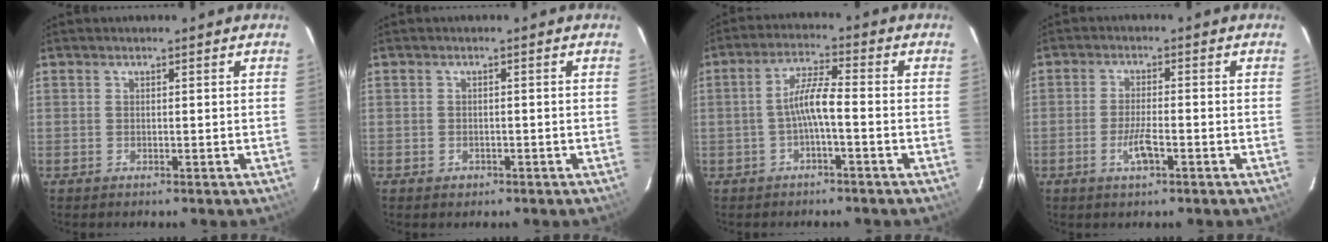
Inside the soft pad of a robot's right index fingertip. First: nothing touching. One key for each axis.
{"total": 1.8, "fx": -0.9, "fy": 1.4, "fz": 0.5, "tx": -0.009, "ty": 0.000, "tz": -0.011}
{"total": 5.1, "fx": -1.7, "fy": 0.4, "fz": 4.7, "tx": -0.100, "ty": 0.012, "tz": -0.031}
{"total": 4.4, "fx": -2.1, "fy": 1.0, "fz": 3.8, "tx": -0.077, "ty": -0.004, "tz": -0.040}